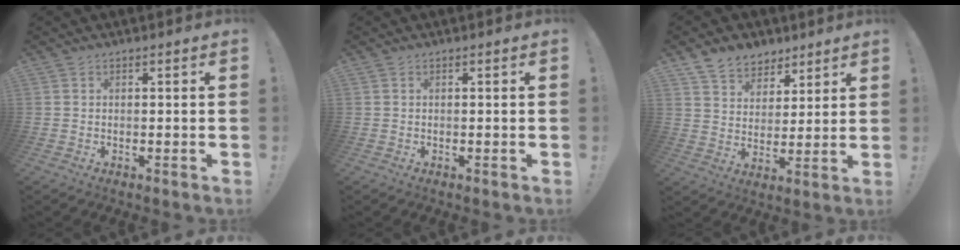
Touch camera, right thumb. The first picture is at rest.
{"total": 0.0}
{"total": 9.2, "force": [6.8, 6.0, 1.7], "torque": [-0.039, -0.045, 0.137]}